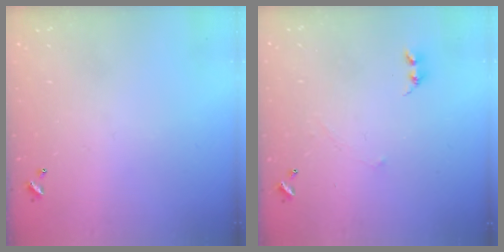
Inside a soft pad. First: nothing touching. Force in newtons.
{"total": 1.7, "press": 1.6, "slide": 0.4}